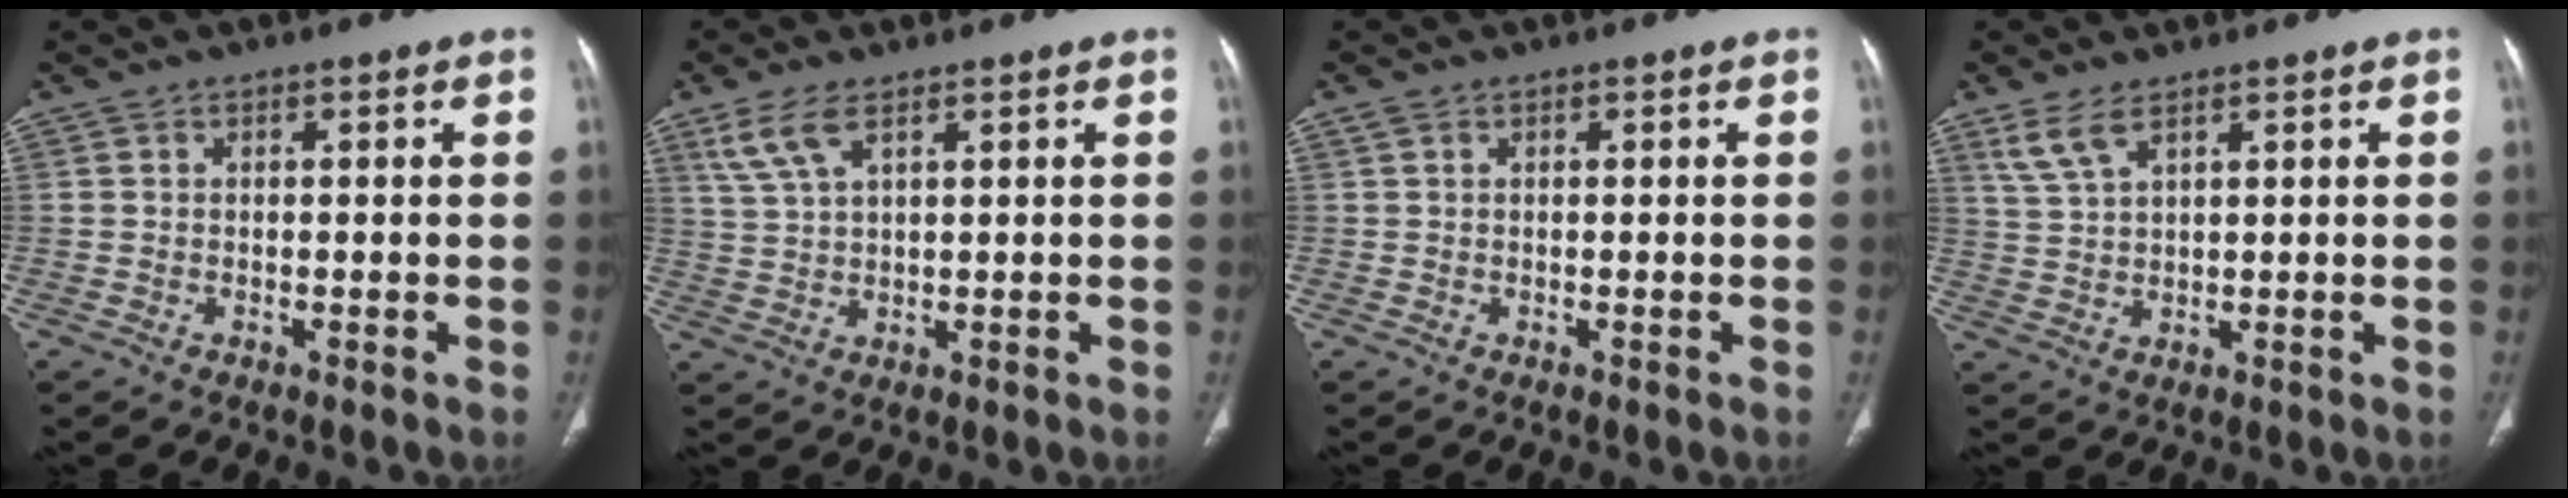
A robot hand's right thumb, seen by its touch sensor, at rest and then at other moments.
{"total": 5.8, "force": [3.4, 2.1, 4.2], "torque": [-0.096, -0.004, 0.080]}
{"total": 0.8, "force": [0.4, 0.6, 0.4], "torque": [-0.004, 0.007, 0.007]}
{"total": 5.0, "force": [3.3, 1.7, 3.3], "torque": [-0.076, -0.006, 0.078]}